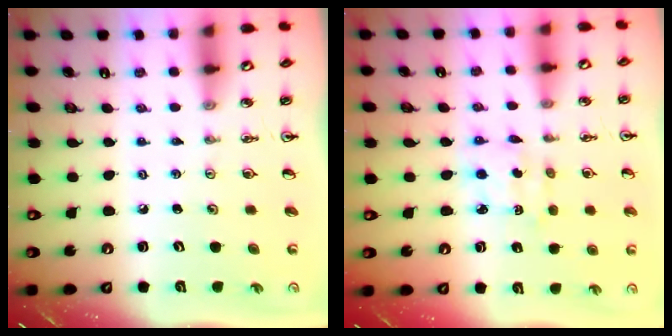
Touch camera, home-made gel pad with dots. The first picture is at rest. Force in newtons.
{"total": 2.9, "press": 2.9, "slide": 0.2}